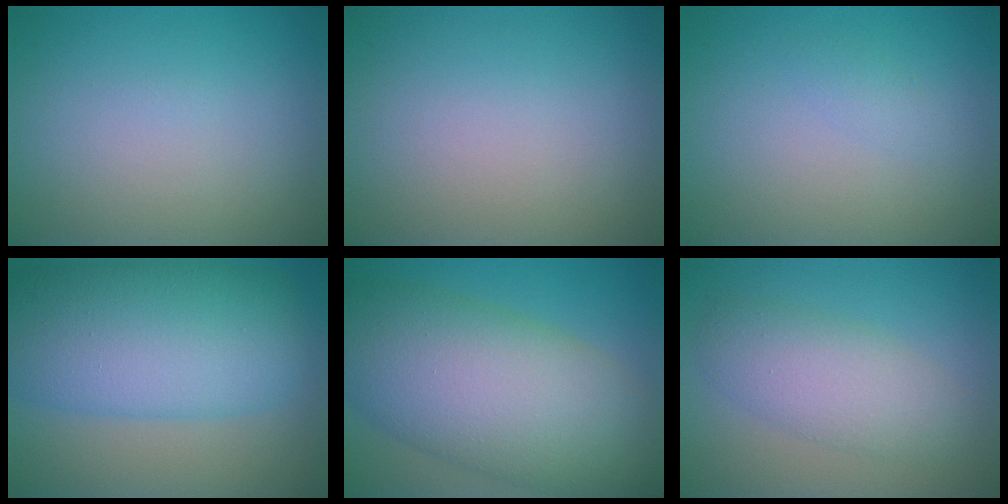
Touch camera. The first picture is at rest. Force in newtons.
{"total": 0.0}
{"total": 0.8, "press": 0.8, "slide": 0.0}
{"total": 11.0, "press": 11.0, "slide": 0.2}
{"total": 12.4, "press": 12.3, "slide": 0.4}
{"total": 4.4, "press": 4.4, "slide": 0.2}